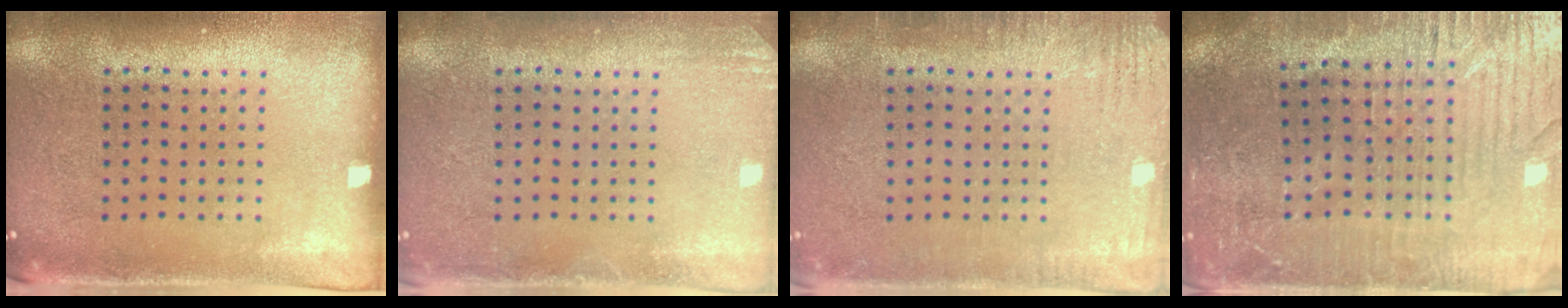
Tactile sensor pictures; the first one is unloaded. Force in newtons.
{"total": 1.5, "press": 1.4, "slide": 0.2}
{"total": 2.5, "press": 2.5, "slide": 0.4}
{"total": 3.2, "press": 3.1, "slide": 0.6}